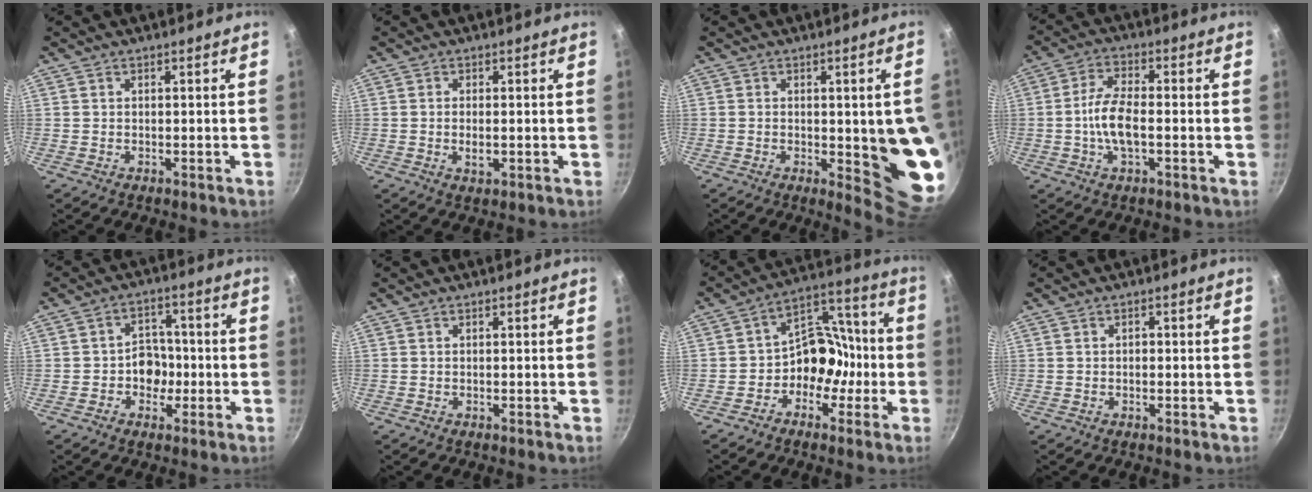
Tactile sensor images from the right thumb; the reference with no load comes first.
{"total": 2.5, "force": [-0.3, 1.2, 2.2], "torque": [-0.042, -0.003, -0.006]}
{"total": 12.7, "force": [-0.7, 3.9, 12.1], "torque": [-0.109, -0.017, -0.002]}
{"total": 7.7, "force": [-1.2, 3.1, 7.0], "torque": [-0.140, 0.015, -0.031]}
{"total": 6.1, "force": [-1.4, 5.1, 3.1], "torque": [-0.001, 0.017, -0.026]}
{"total": 0.0}
{"total": 10.7, "force": [-3.0, 8.4, 5.9], "torque": [-0.026, 0.066, -0.061]}
{"total": 1.0, "force": [0.0, 0.7, 0.7], "torque": [-0.008, 0.004, -0.001]}